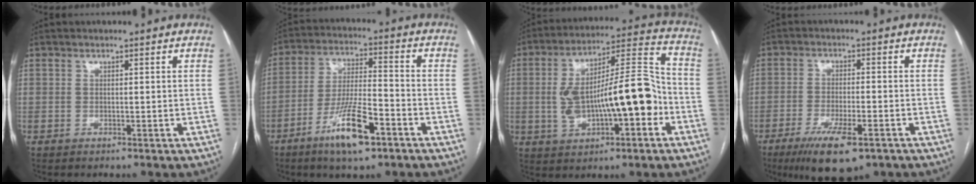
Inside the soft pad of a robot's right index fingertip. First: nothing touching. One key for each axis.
{"total": 11.4, "fx": -6.4, "fy": 2.2, "fz": 9.2, "tx": -0.183, "ty": -0.012, "tz": -0.114}
{"total": 17.4, "fx": -3.0, "fy": 5.2, "fz": 16.3, "tx": -0.282, "ty": 0.033, "tz": -0.038}
{"total": 9.9, "fx": -6.1, "fy": 2.4, "fz": 7.4, "tx": -0.133, "ty": -0.022, "tz": -0.095}